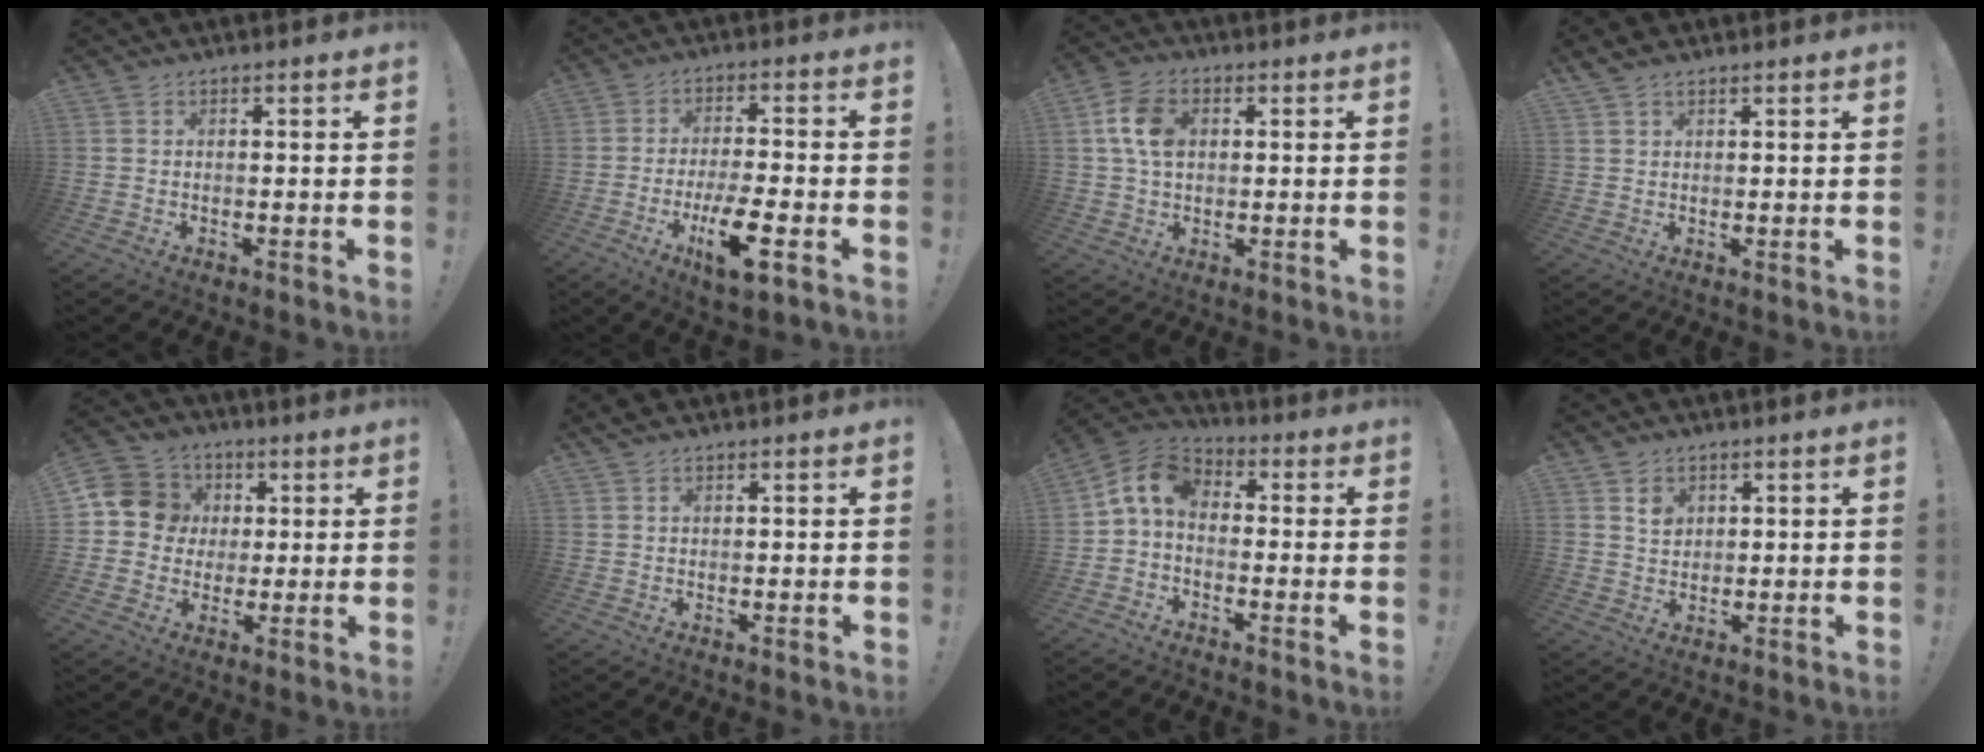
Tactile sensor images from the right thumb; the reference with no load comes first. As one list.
[{"total": 11.5, "force": [-5.0, 3.0, 10.0], "torque": [-0.166, 0.009, -0.082]}, {"total": 9.9, "force": [1.9, 7.1, 6.6], "torque": [-0.120, 0.012, 0.038]}, {"total": 2.6, "force": [2.0, 1.2, 1.1], "torque": [-0.017, -0.005, 0.038]}, {"total": 11.6, "force": [1.8, 10.8, 3.8], "torque": [-0.048, 0.006, 0.037]}, {"total": 1.1, "force": [0.9, 0.5, 0.4], "torque": [-0.005, -0.002, 0.016]}, {"total": 8.9, "force": [0.0, 5.7, 6.8], "torque": [-0.146, 0.021, 0.004]}, {"total": 4.2, "force": [2.2, 3.4, 0.8], "torque": [0.008, -0.017, 0.036]}]